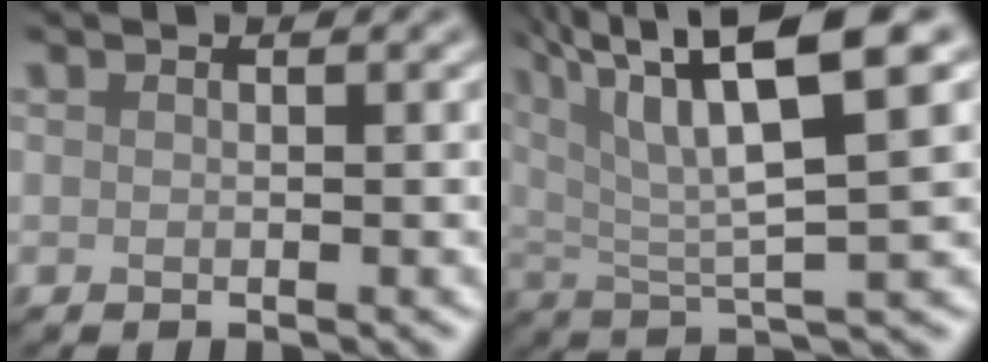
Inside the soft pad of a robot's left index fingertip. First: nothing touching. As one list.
[{"total": 10.7, "force": [5.5, 2.3, 8.9], "torque": [-0.142, 0.018, 0.094]}]